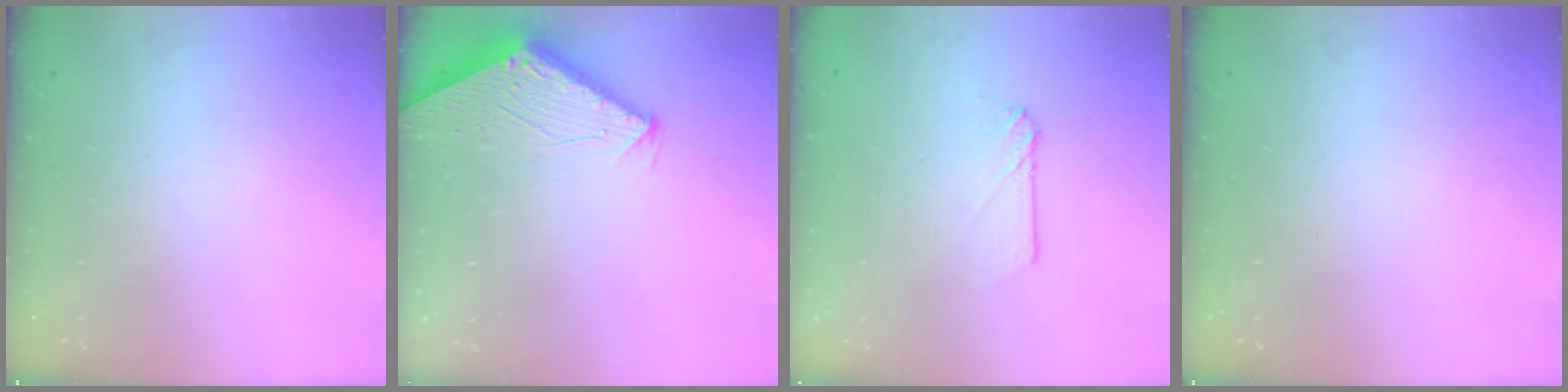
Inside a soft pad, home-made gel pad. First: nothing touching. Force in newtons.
{"total": 2.9, "press": 2.9, "slide": 0.2}
{"total": 4.0, "press": 3.9, "slide": 0.6}
{"total": 0.0}